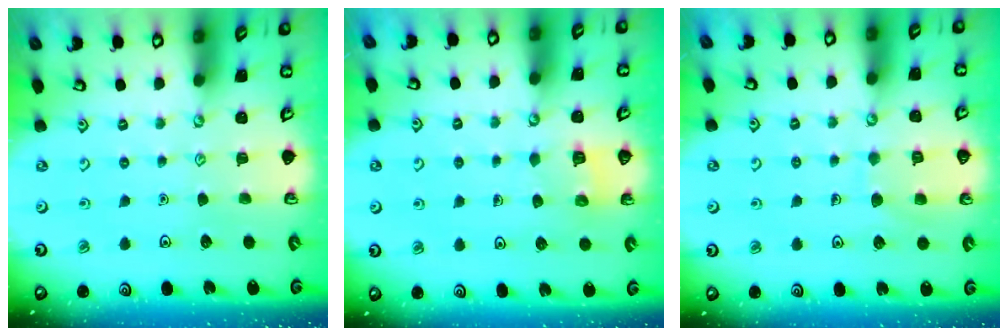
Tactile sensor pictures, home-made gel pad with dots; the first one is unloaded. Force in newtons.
{"total": 3.3, "press": 3.3, "slide": 0.2}
{"total": 7.4, "press": 7.4, "slide": 0.4}